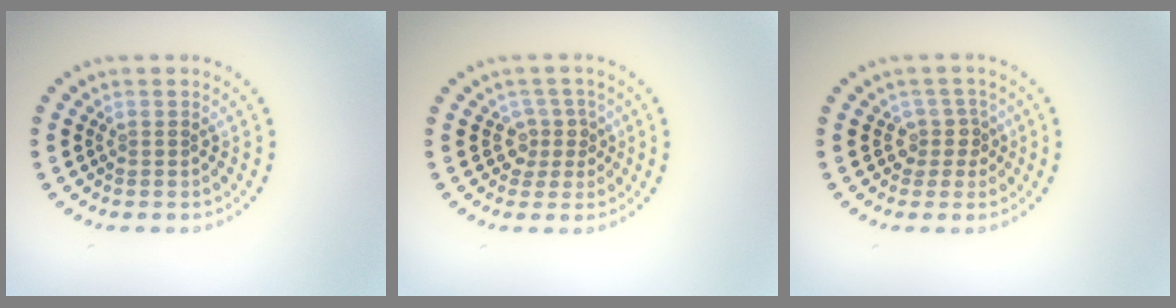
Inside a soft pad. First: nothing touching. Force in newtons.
{"total": 2.2, "press": 1.6, "slide": 1.5}
{"total": 1.8, "press": 1.3, "slide": 1.3}